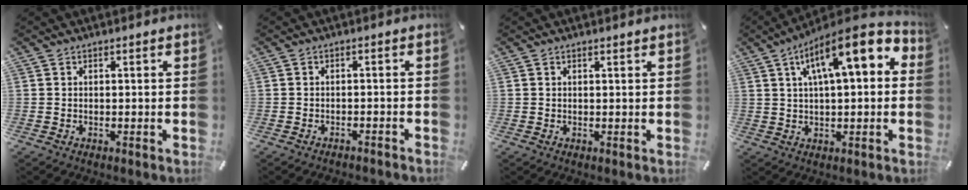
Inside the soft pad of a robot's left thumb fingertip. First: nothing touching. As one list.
[{"total": 1.7, "force": [-1.6, 0.4, 0.4], "torque": [-0.009, 0.005, -0.032]}, {"total": 0.0}, {"total": 15.1, "force": [5.7, 5.1, 13.0], "torque": [-0.198, -0.022, 0.091]}]